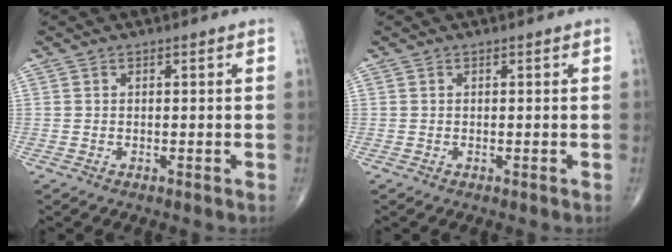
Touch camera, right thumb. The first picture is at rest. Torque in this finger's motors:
{"motor_torque": [0.02, 0.02, 0.00, 0.00, 0.00]}